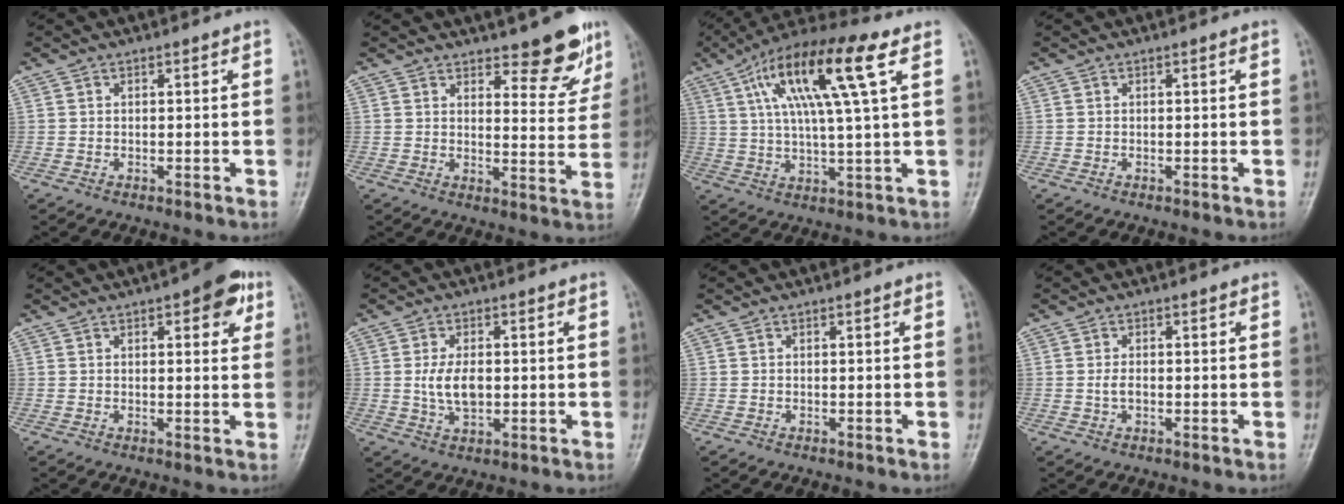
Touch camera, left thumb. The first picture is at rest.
{"total": 8.8, "force": [6.5, 3.1, 5.0], "torque": [-0.030, -0.048, 0.091]}
{"total": 16.7, "force": [6.2, 2.9, 15.3], "torque": [-0.287, 0.008, 0.103]}
{"total": 0.0}
{"total": 6.5, "force": [3.0, 2.6, 5.1], "torque": [-0.039, -0.006, 0.029]}
{"total": 5.8, "force": [0.1, 3.3, 4.7], "torque": [-0.090, -0.004, 0.005]}
{"total": 0.0}
{"total": 1.7, "force": [-0.1, 1.0, 1.4], "torque": [-0.027, -0.001, -0.003]}